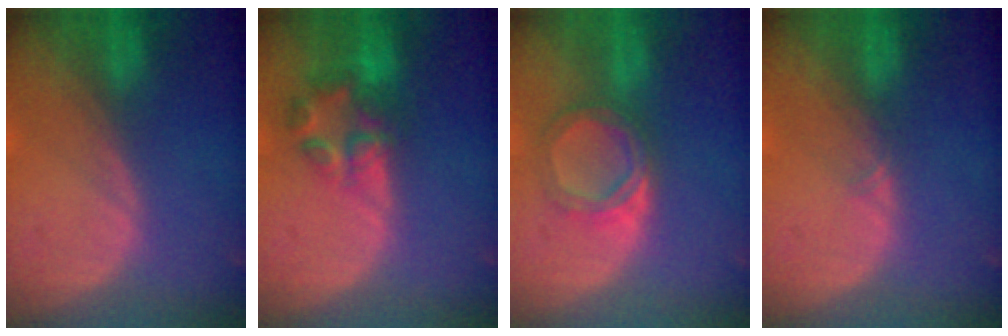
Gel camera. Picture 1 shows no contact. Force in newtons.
{"total": 6.9, "press": 6.0, "slide": 3.4}
{"total": 5.1, "press": 5.0, "slide": 1.0}
{"total": 0.8, "press": 0.7, "slide": 0.4}